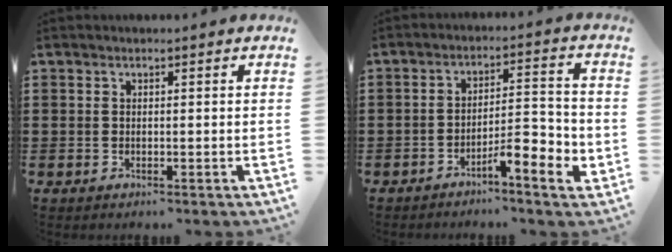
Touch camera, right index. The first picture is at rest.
{"total": 6.8, "force": [-3.9, 1.3, 5.4], "torque": [-0.079, -0.002, -0.069]}